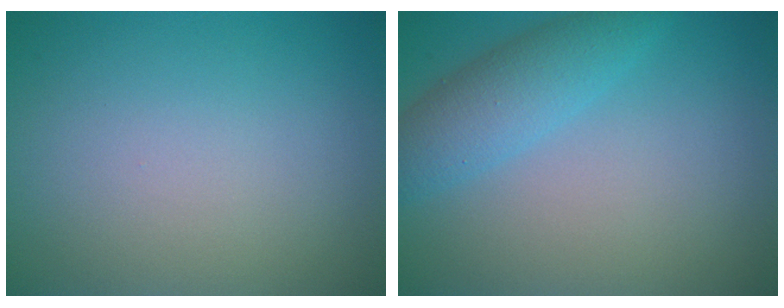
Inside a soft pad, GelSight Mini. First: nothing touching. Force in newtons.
{"total": 3.9, "press": 3.9, "slide": 0.1}